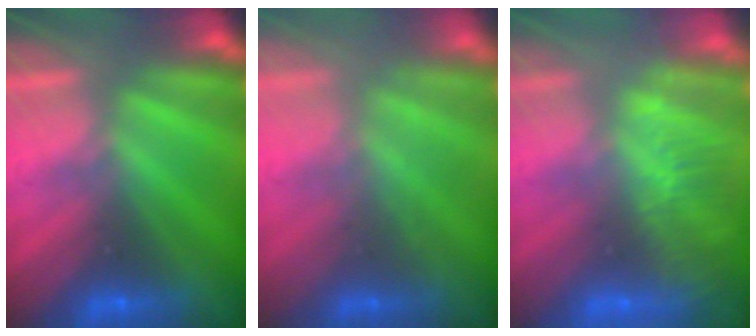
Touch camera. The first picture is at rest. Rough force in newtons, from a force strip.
{"total": 2.1}
{"total": 3.4}